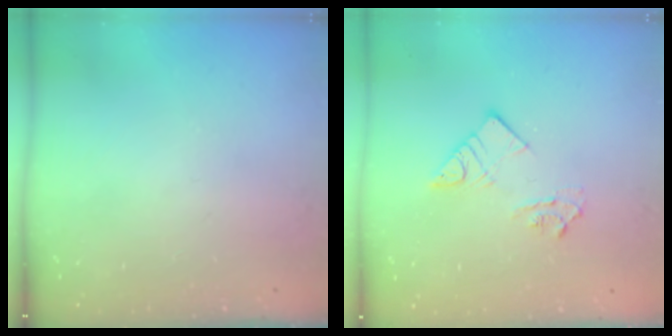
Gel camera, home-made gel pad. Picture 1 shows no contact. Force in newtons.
{"total": 7.6, "press": 7.5, "slide": 0.8}